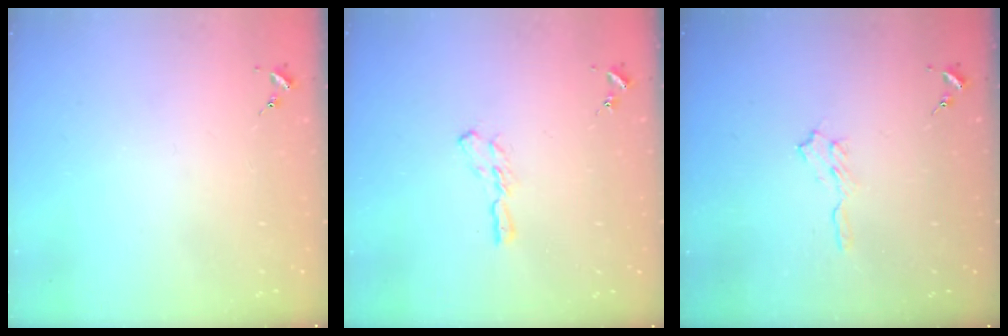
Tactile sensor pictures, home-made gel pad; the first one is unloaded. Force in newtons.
{"total": 5.8, "press": 5.8, "slide": 0.5}
{"total": 5.8, "press": 5.7, "slide": 0.6}